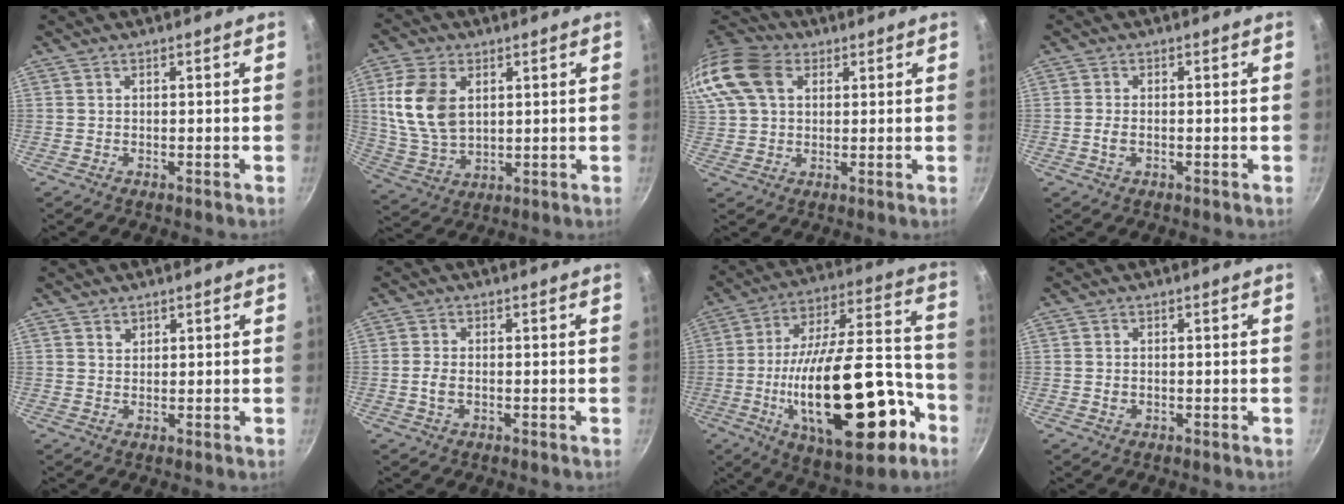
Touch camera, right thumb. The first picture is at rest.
{"total": 12.5, "force": [3.1, 8.3, 8.9], "torque": [-0.162, -0.014, 0.071]}
{"total": 18.6, "force": [6.3, 13.6, 11.0], "torque": [-0.257, 0.032, 0.107]}
{"total": 2.2, "force": [-0.5, 1.3, 1.6], "torque": [-0.035, 0.006, -0.012]}
{"total": 1.5, "force": [0.9, 1.1, 0.4], "torque": [0.001, -0.001, 0.014]}
{"total": 2.7, "force": [-0.6, 1.7, 2.0], "torque": [-0.043, 0.008, -0.015]}
{"total": 30.1, "force": [-10.2, 12.8, 25.3], "torque": [-0.370, 0.048, -0.145]}
{"total": 1.2, "force": [-0.3, 1.0, 0.7], "torque": [-0.013, 0.002, -0.005]}